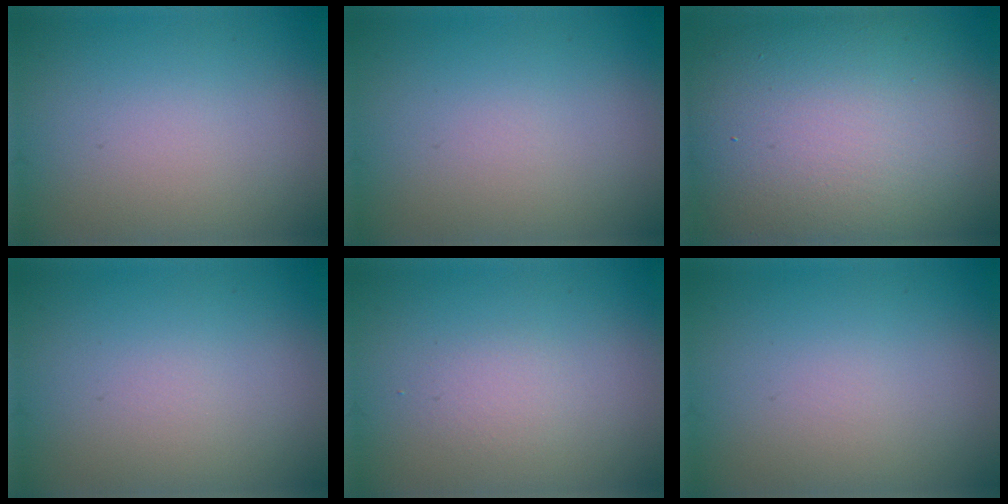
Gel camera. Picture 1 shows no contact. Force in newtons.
{"total": 0.0}
{"total": 15.7, "press": 15.7, "slide": 0.9}
{"total": 0.0}
{"total": 1.1, "press": 1.1, "slide": 0.1}
{"total": 0.0}